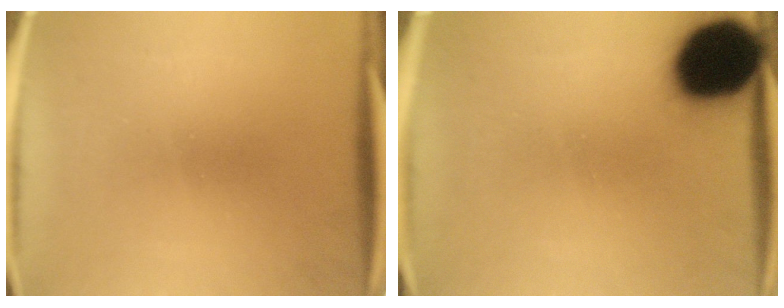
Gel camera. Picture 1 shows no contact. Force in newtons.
{"total": 21.3}